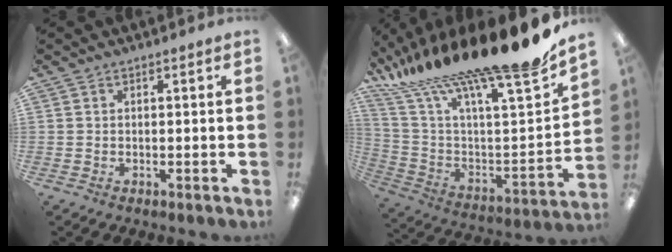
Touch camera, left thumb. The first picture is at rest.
{"total": 22.6, "force": [18.2, 0.5, 13.4], "torque": [-0.192, -0.154, 0.286]}